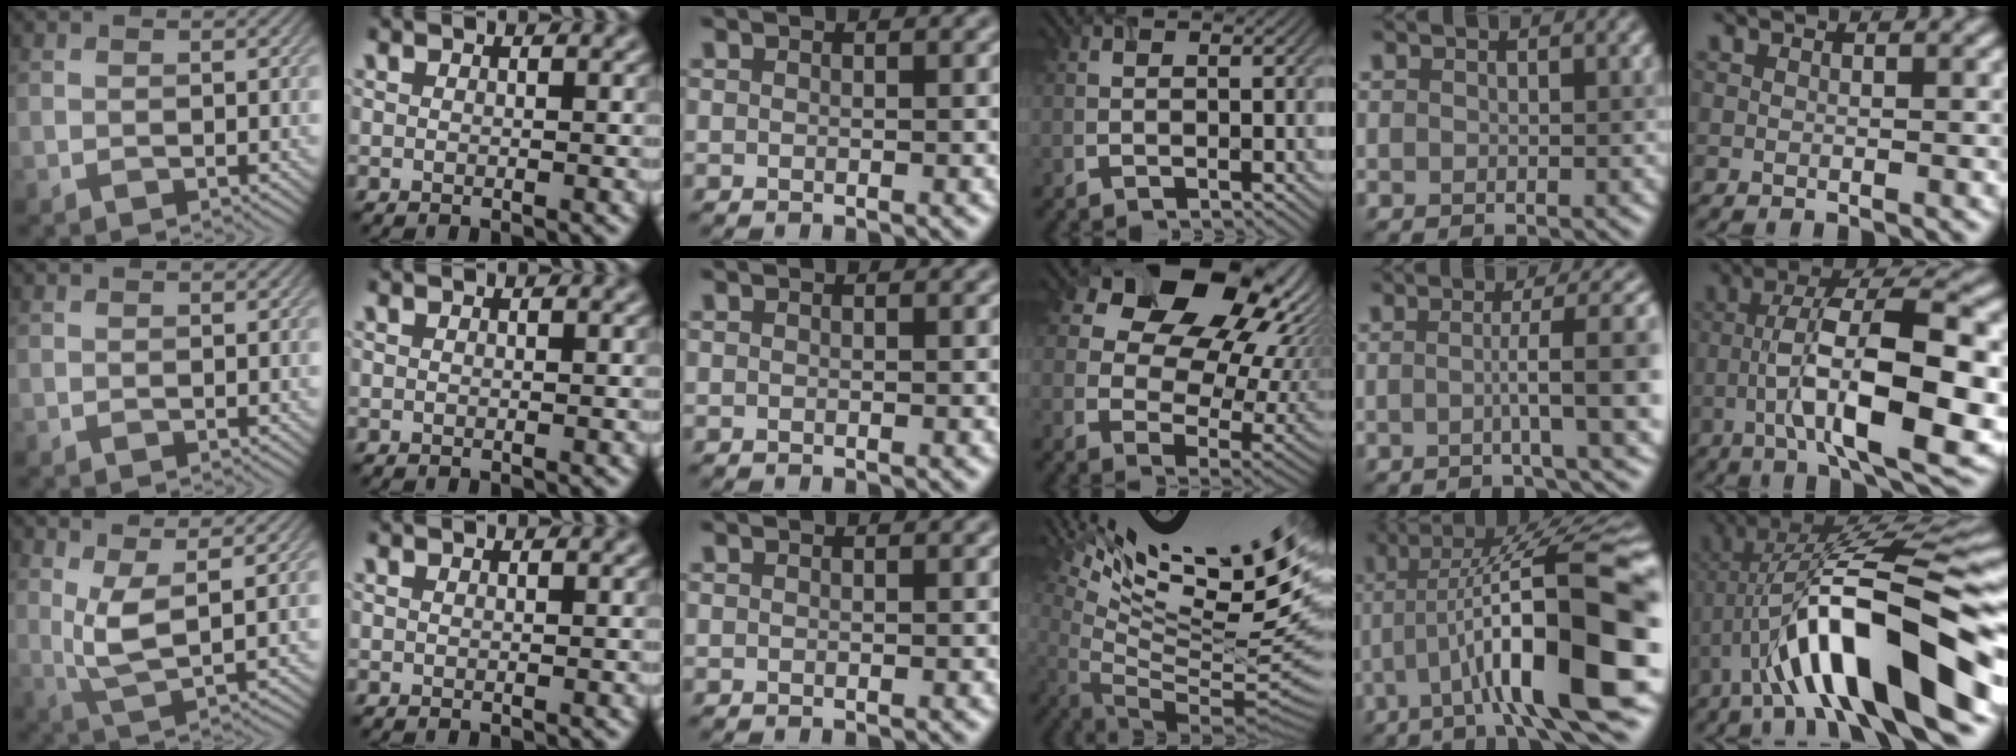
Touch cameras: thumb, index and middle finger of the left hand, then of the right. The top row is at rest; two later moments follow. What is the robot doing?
{"motion": "screw", "object": "timer"}